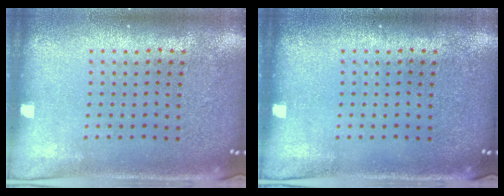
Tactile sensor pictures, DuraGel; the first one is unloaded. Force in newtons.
{"total": 0.0}